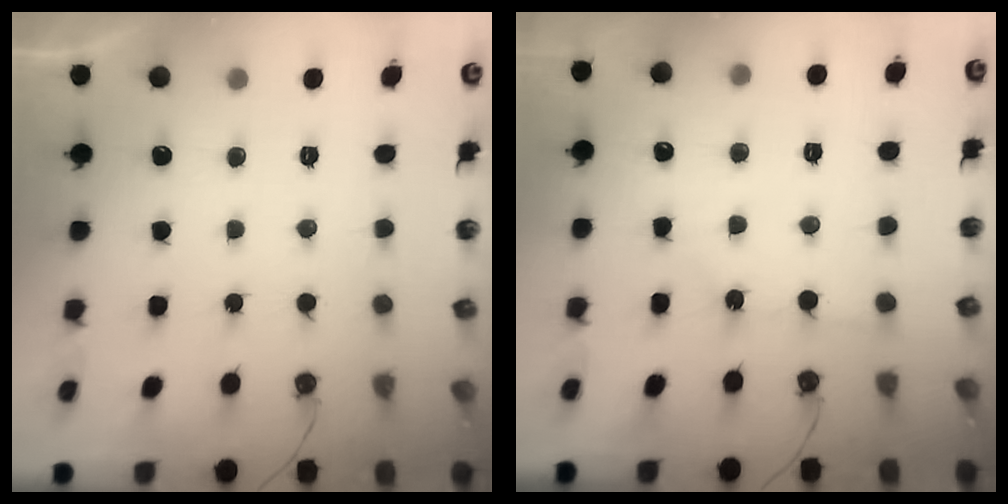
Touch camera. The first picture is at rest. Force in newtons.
{"total": 5.1, "press": 5.0, "slide": 0.6}